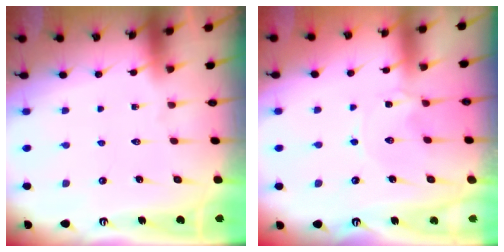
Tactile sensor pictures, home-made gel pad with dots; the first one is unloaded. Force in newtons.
{"total": 1.2, "press": 1.2, "slide": 0.3}